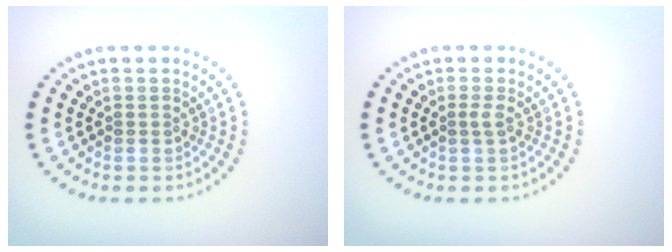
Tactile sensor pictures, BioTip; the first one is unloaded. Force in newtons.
{"total": 0.7, "press": 0.6, "slide": 0.4}